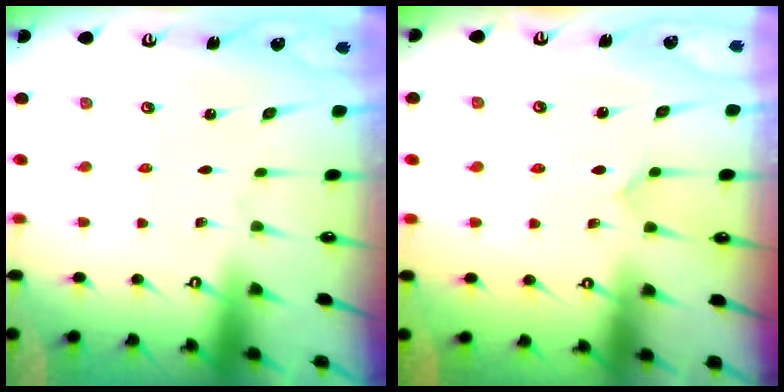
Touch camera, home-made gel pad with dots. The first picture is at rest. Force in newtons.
{"total": 5.6, "press": 5.6, "slide": 0.4}